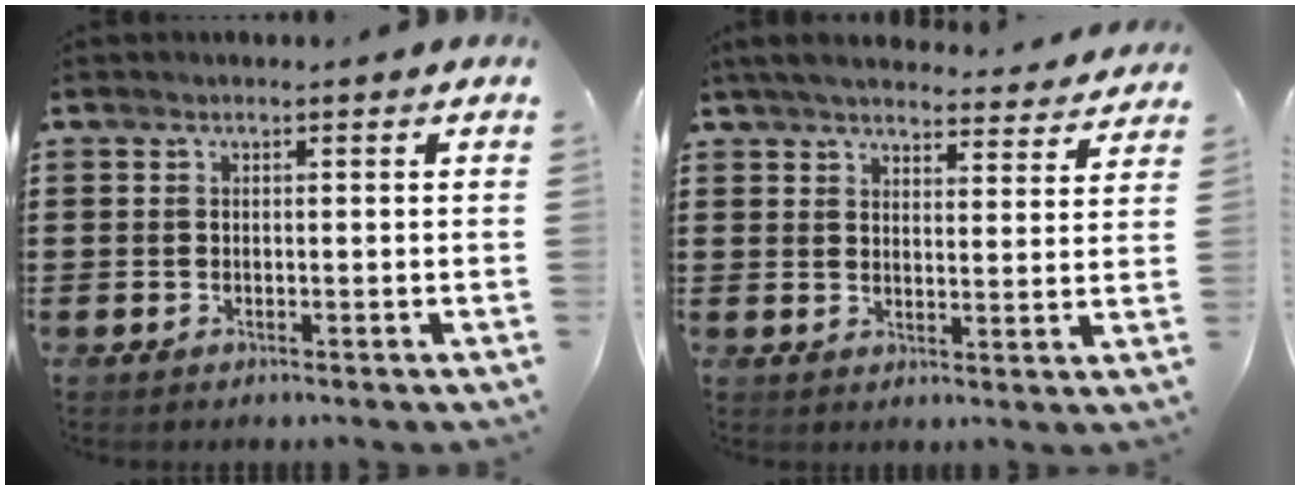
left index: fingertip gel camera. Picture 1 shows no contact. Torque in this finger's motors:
{"motor_torque": [1.29, -0.85, 0.60, 0.07]}